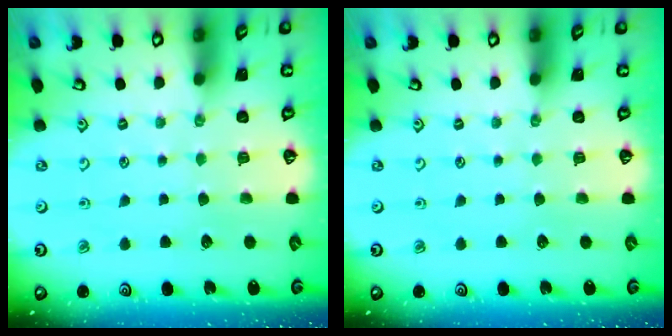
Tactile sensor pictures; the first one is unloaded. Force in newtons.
{"total": 0.0}